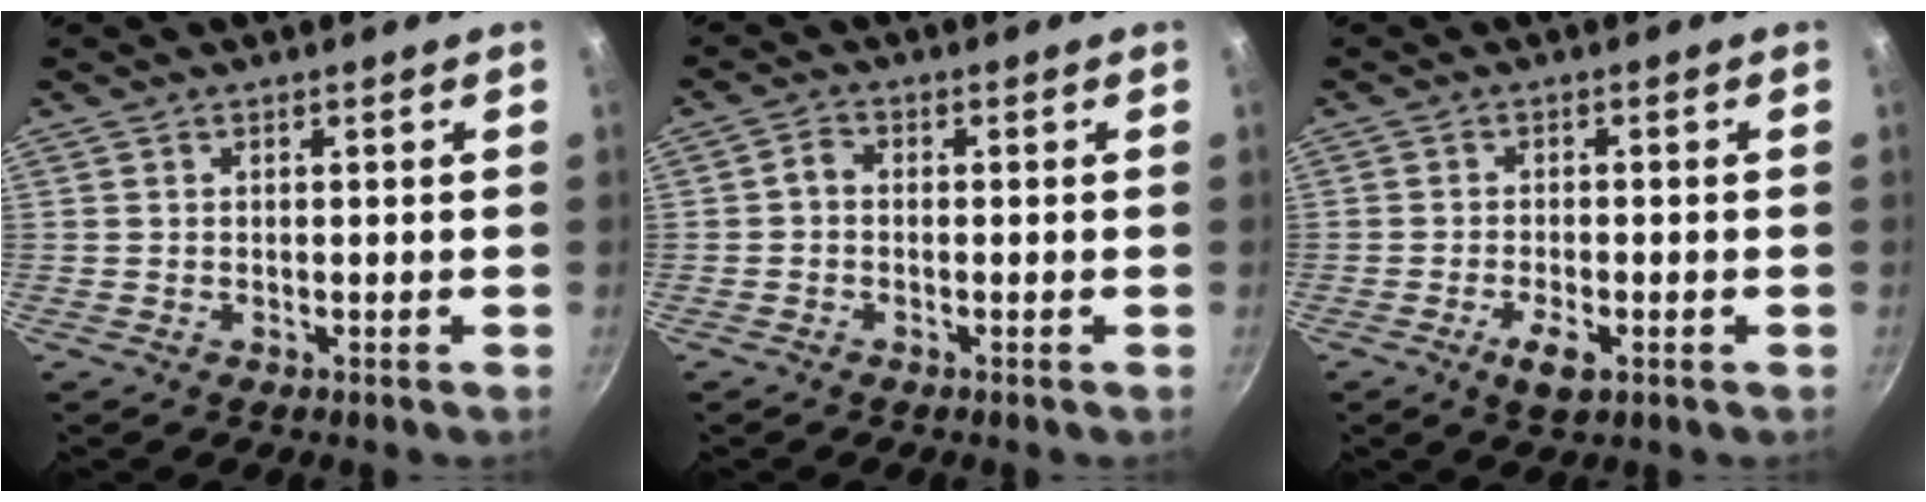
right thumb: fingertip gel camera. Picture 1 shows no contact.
{"total": 1.9, "force": [-0.7, 1.4, 1.2], "torque": [-0.027, 0.013, -0.020]}
{"total": 4.3, "force": [-2.0, 1.5, 3.5], "torque": [-0.066, 0.004, -0.034]}